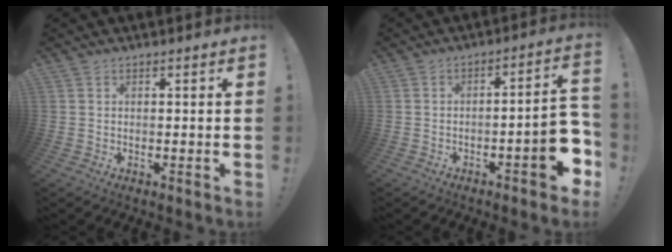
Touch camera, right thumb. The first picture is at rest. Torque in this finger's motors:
{"motor_torque": [0.76, 1.84, 2.26, -0.52, 0.67]}